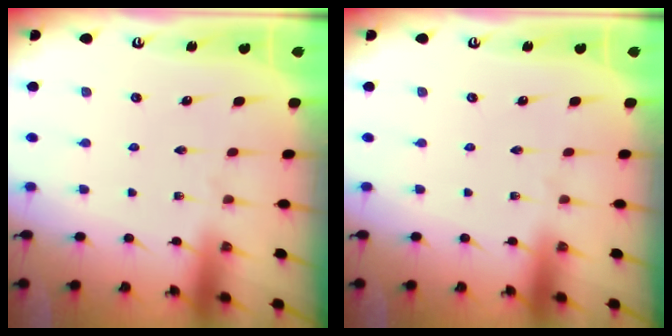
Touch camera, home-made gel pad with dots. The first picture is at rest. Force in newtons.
{"total": 0.0}